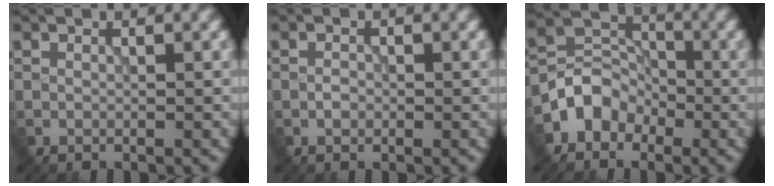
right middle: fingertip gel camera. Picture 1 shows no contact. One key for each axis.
{"total": 0.9, "fx": -0.3, "fy": 0.7, "fz": 0.5, "tx": -0.010, "ty": 0.001, "tz": -0.009}
{"total": 3.9, "fx": -2.2, "fy": 3.0, "fz": 1.1, "tx": -0.015, "ty": 0.010, "tz": -0.047}